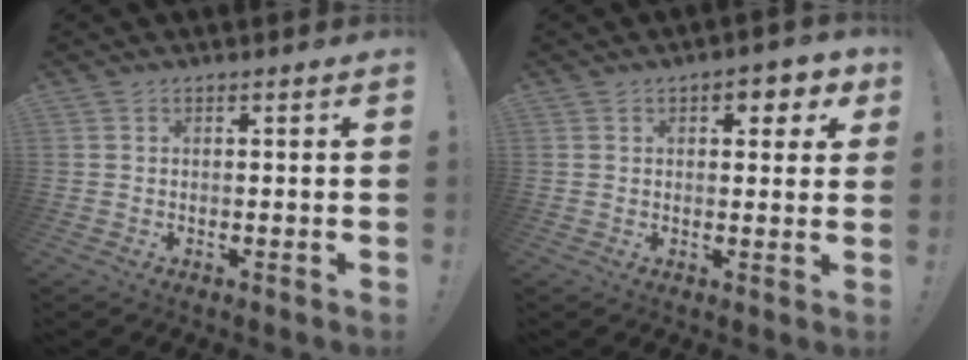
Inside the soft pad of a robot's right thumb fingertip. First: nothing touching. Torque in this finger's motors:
{"motor_torque": [0.19, 1.55, 0.46, 0.23, 0.00]}